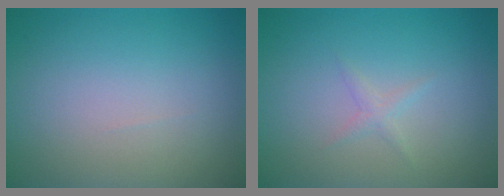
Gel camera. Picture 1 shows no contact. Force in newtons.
{"total": 0.9, "press": 0.8, "slide": 0.1}